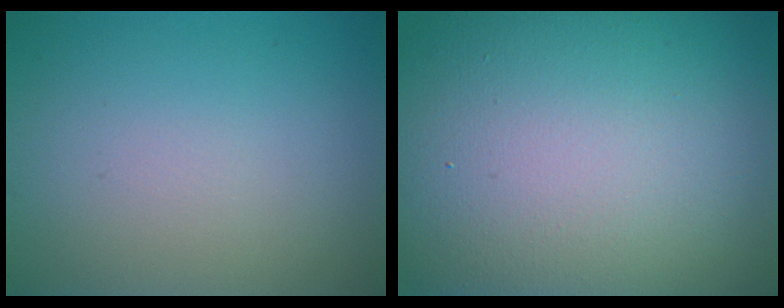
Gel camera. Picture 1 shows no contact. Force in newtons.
{"total": 20.7, "press": 20.7, "slide": 1.2}